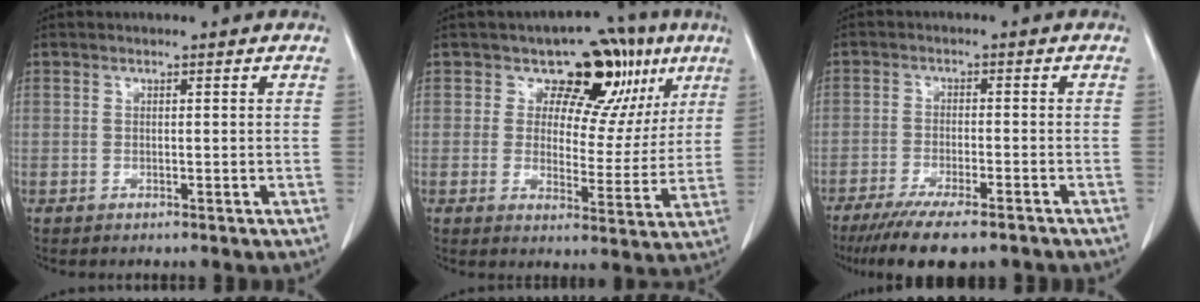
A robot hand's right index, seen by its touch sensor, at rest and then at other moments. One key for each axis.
{"total": 11.0, "fx": 5.8, "fy": 7.1, "fz": 6.0, "tx": -0.050, "ty": 0.013, "tz": 0.073}
{"total": 11.9, "fx": -9.3, "fy": 2.2, "fz": 7.1, "tx": -0.107, "ty": -0.020, "tz": -0.142}